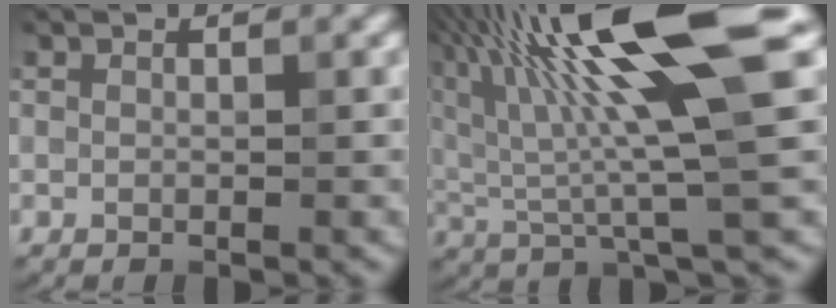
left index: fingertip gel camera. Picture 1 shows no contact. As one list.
[{"total": 13.9, "force": [5.4, 2.3, 12.7], "torque": [-0.224, 0.024, 0.093]}]